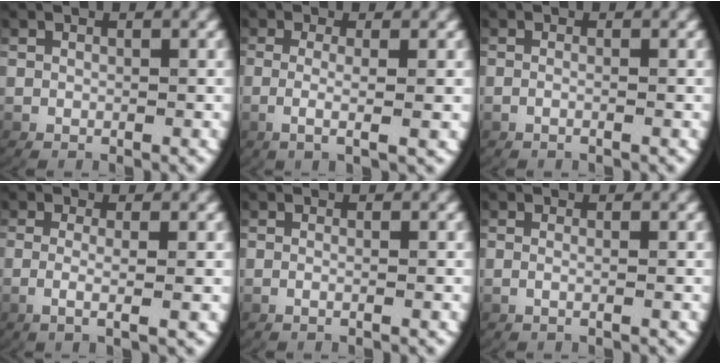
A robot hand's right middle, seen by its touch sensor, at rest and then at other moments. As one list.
[{"total": 3.2, "force": [0.0, 0.1, 3.2], "torque": [-0.070, -0.008, 0.006]}, {"total": 1.1, "force": [-0.8, -0.1, 0.8], "torque": [-0.027, -0.004, -0.010]}, {"total": 2.8, "force": [-0.1, 0.0, 2.8], "torque": [-0.065, -0.009, 0.003]}, {"total": 0.9, "force": [-0.7, -0.2, 0.6], "torque": [-0.022, -0.005, -0.009]}, {"total": 1.0, "force": [-0.4, -0.4, 0.9], "torque": [-0.030, -0.007, -0.002]}]